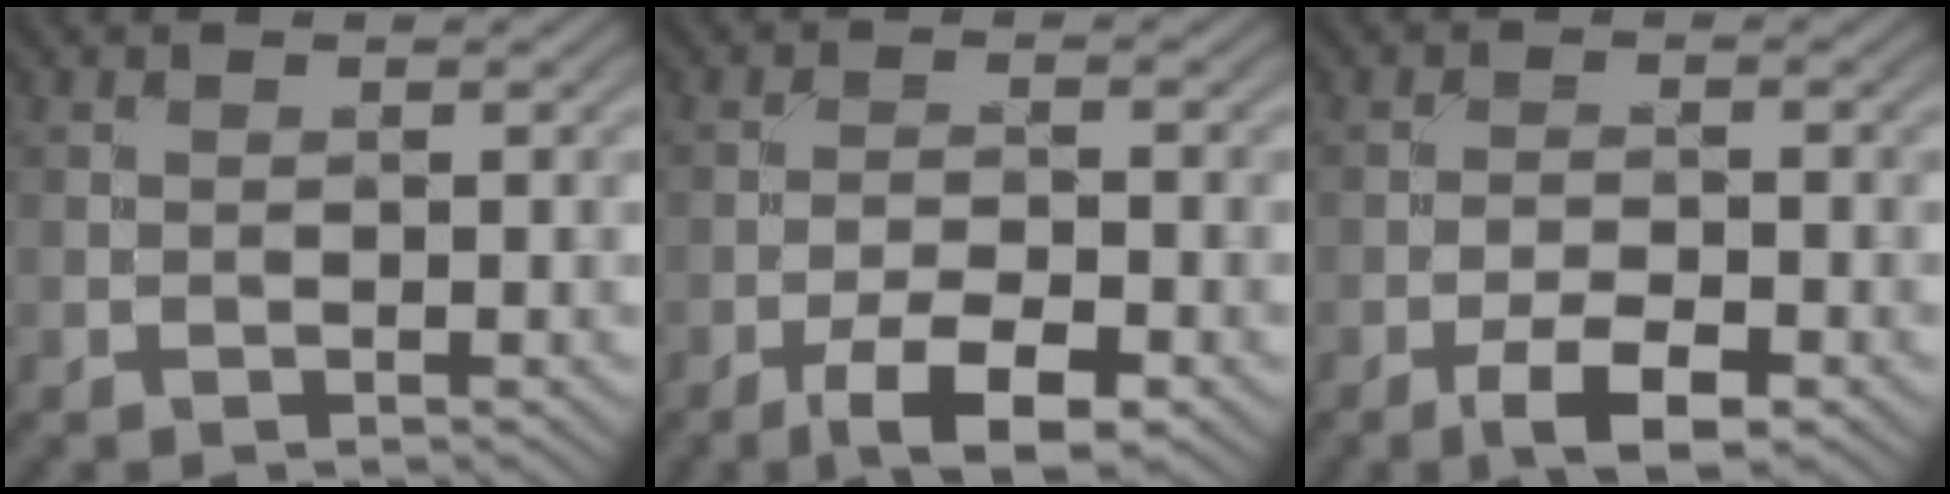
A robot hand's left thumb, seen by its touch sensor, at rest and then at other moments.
{"total": 6.3, "force": [-3.7, 2.0, 4.6], "torque": [-0.079, 0.003, -0.065]}
{"total": 5.0, "force": [-3.0, 1.6, 3.7], "torque": [-0.064, 0.003, -0.052]}